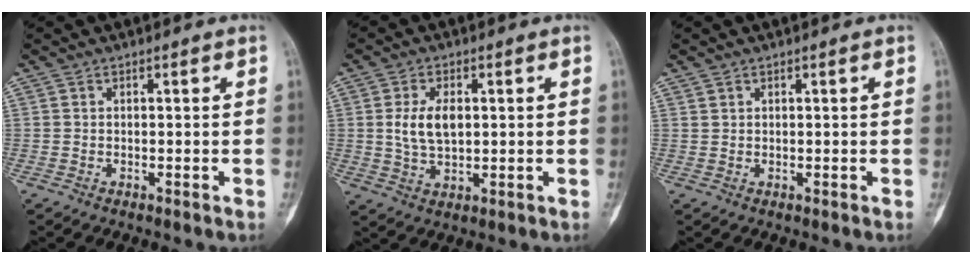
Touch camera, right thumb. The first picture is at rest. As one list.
[{"total": 6.9, "force": [1.0, 4.0, 5.6], "torque": [-0.103, -0.003, 0.022]}, {"total": 0.7, "force": [0.6, 0.3, 0.1], "torque": [0.005, -0.004, 0.010]}]